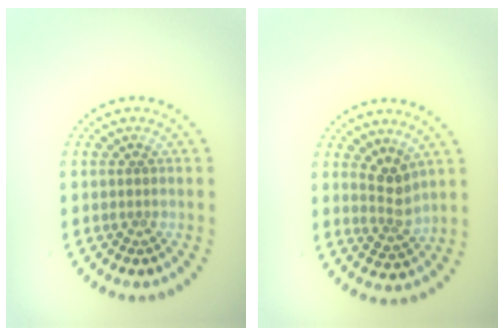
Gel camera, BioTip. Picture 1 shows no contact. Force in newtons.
{"total": 2.5, "press": 2.0, "slide": 1.5}